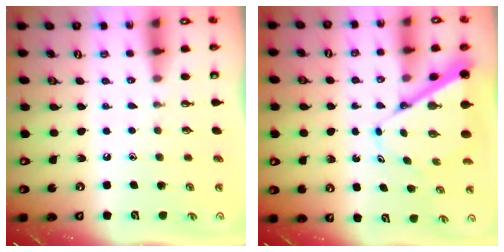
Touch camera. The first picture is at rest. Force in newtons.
{"total": 8.2, "press": 8.1, "slide": 0.8}